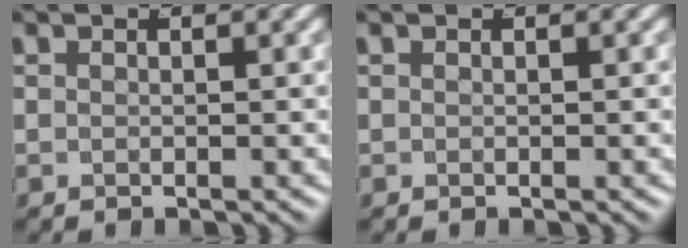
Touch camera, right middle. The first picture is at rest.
{"total": 0.0}